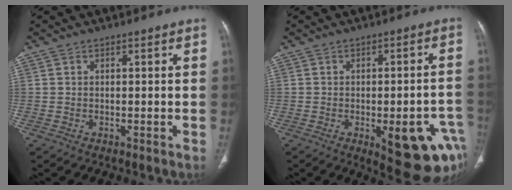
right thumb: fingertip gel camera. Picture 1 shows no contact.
{"total": 15.5, "force": [-5.7, 5.8, 13.2], "torque": [-0.101, 0.025, -0.051]}